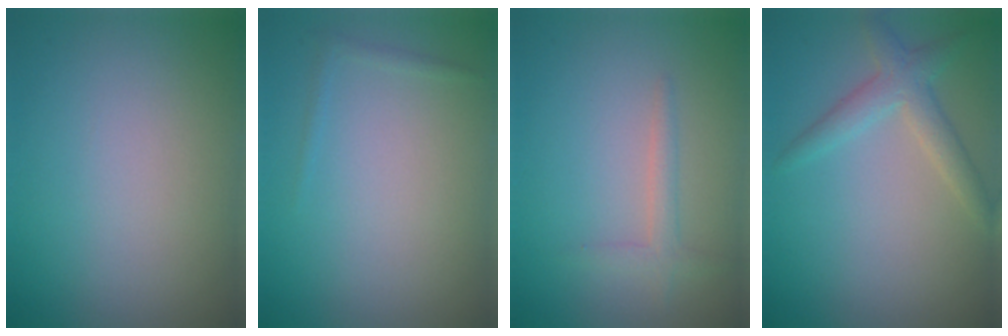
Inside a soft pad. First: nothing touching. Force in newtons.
{"total": 0.6, "press": 0.6, "slide": 0.1}
{"total": 1.6, "press": 1.6, "slide": 0.1}
{"total": 2.8, "press": 2.7, "slide": 0.2}